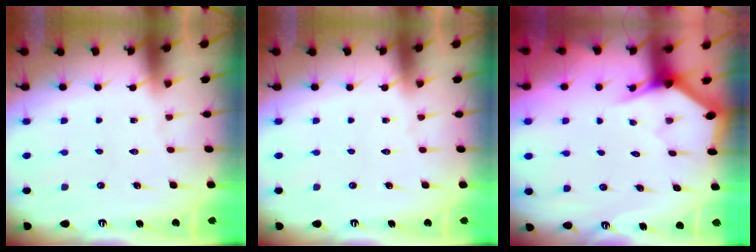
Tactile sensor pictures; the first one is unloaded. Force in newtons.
{"total": 0.0}
{"total": 3.2, "press": 3.2, "slide": 0.1}